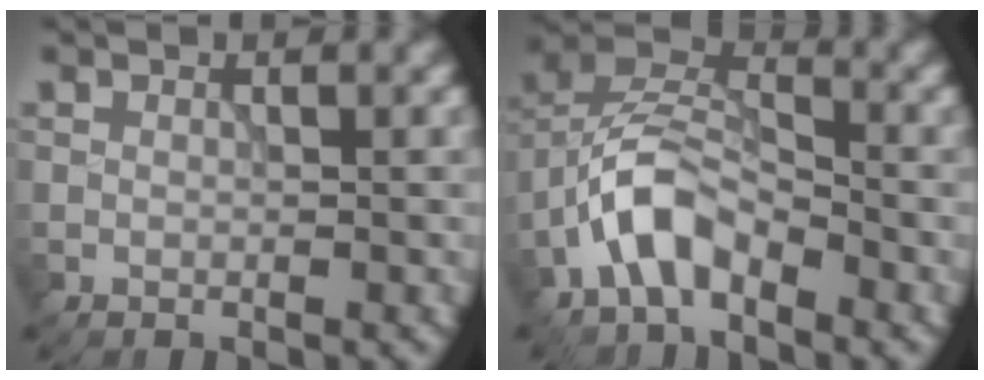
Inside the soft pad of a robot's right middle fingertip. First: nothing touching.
{"total": 6.0, "force": [-3.1, 3.2, 4.1], "torque": [-0.075, 0.016, -0.068]}